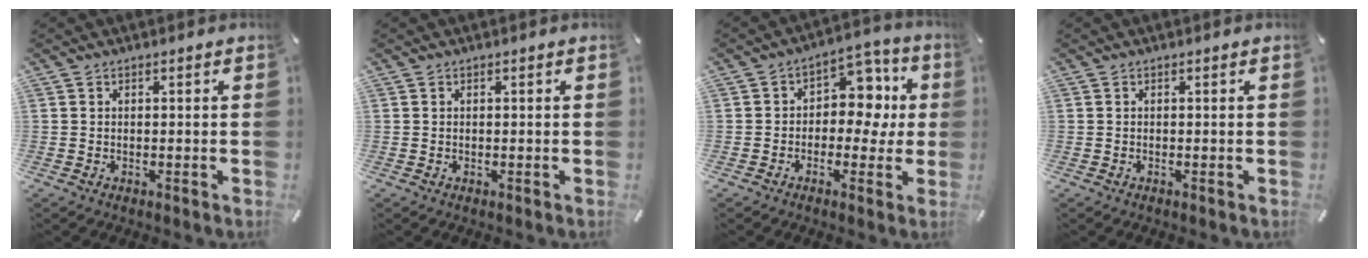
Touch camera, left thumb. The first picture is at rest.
{"total": 0.0}
{"total": 10.0, "force": [0.8, 7.5, 6.6], "torque": [-0.081, -0.005, 0.011]}
{"total": 0.0}